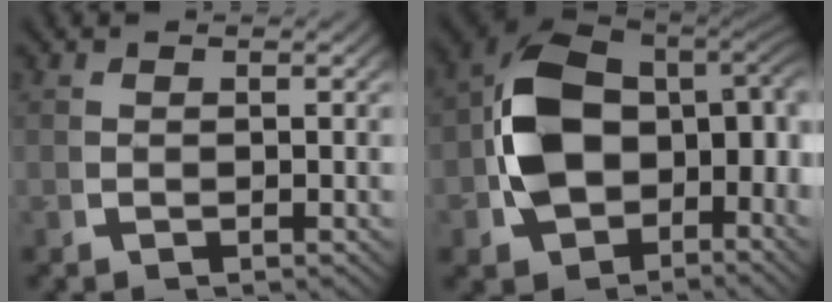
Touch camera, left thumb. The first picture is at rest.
{"total": 16.2, "force": [0.0, 11.2, 11.7], "torque": [-0.234, -0.027, 0.014]}